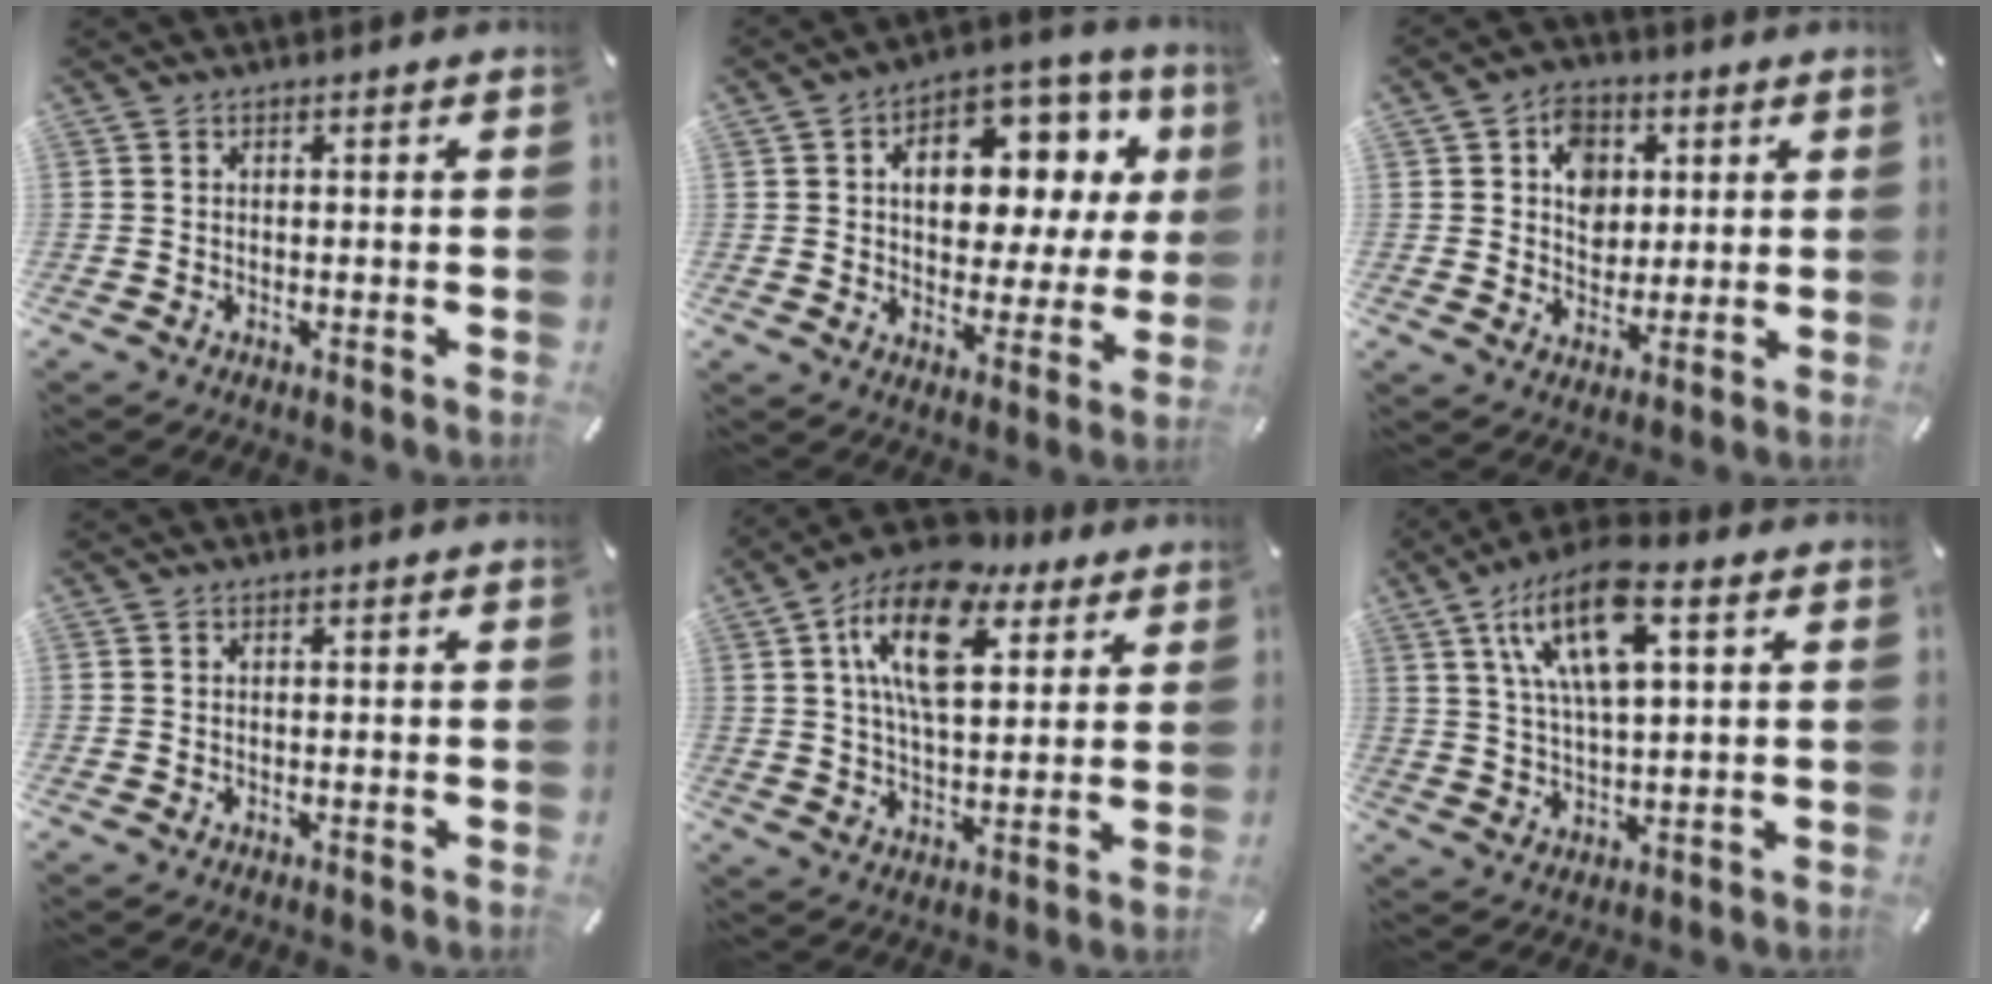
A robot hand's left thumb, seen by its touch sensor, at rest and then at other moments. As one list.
[{"total": 14.7, "force": [4.6, 9.7, 10.1], "torque": [-0.142, -0.025, 0.078]}, {"total": 8.4, "force": [2.1, 7.3, 3.7], "torque": [-0.044, 0.002, 0.034]}, {"total": 0.0}, {"total": 17.3, "force": [8.0, 9.1, 12.3], "torque": [-0.224, -0.018, 0.135]}, {"total": 14.6, "force": [6.6, 5.6, 11.8], "torque": [-0.244, -0.005, 0.112]}]